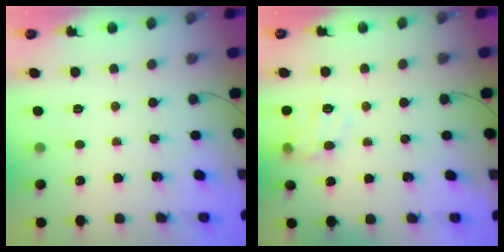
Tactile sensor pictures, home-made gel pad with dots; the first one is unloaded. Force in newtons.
{"total": 8.1, "press": 8.1, "slide": 0.9}